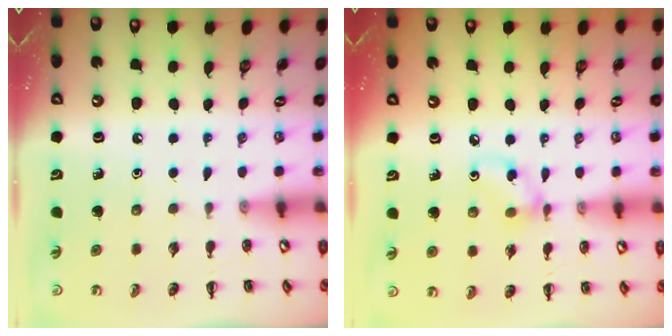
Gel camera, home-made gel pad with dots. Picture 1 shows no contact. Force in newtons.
{"total": 6.6, "press": 6.6, "slide": 0.6}